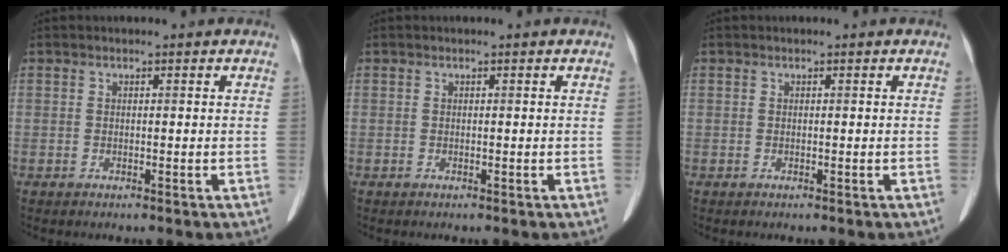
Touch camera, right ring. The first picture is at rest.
{"total": 0.0}
{"total": 0.0}